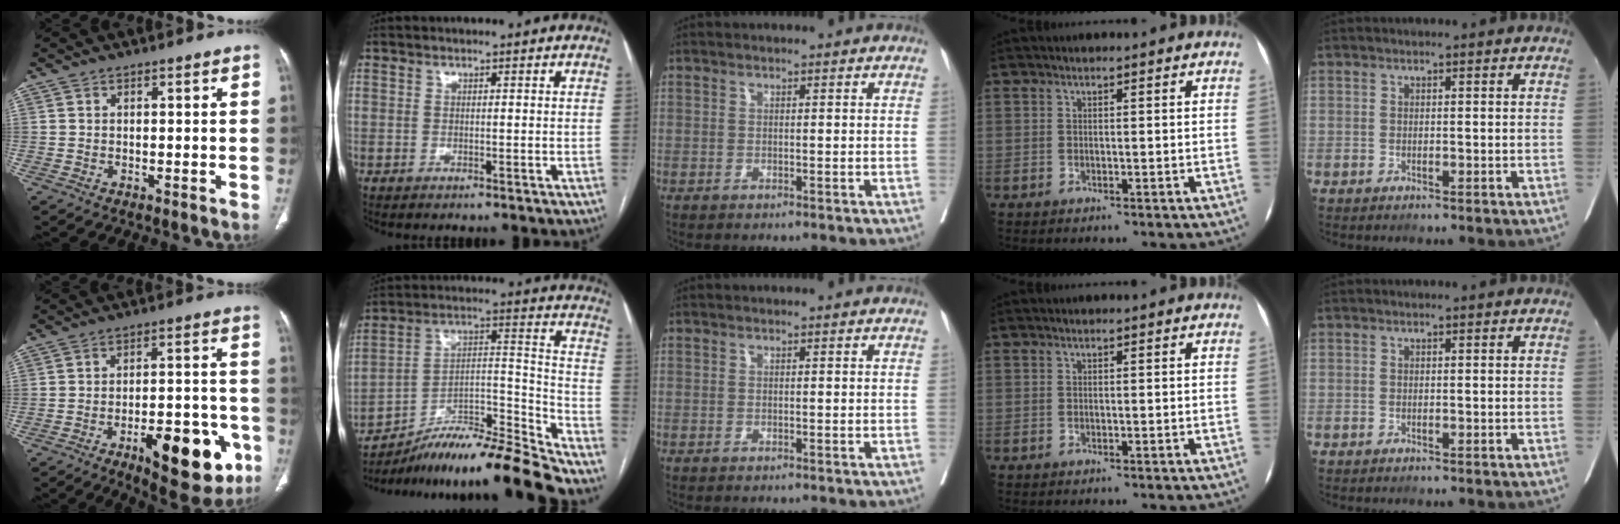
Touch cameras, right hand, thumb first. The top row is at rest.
{"thumb": {"total": 18.4, "force": [-7.9, 7.4, 14.9], "torque": [-0.159, 0.036, -0.098]}, "index": {"total": 18.2, "force": [-16.3, -0.7, 8.0], "torque": [-0.141, 0.028, -0.281]}}